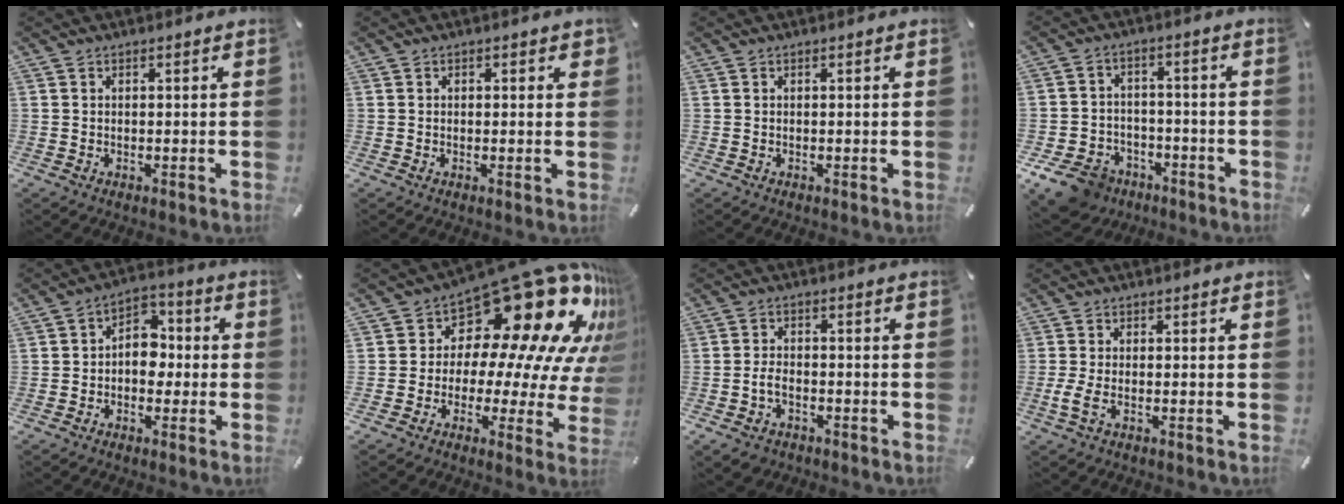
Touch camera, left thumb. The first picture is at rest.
{"total": 0.9, "force": [0.2, 0.6, 0.6], "torque": [-0.003, 0.002, 0.001]}
{"total": 0.0}
{"total": 9.7, "force": [-6.4, 6.5, 3.2], "torque": [-0.073, 0.047, -0.118]}
{"total": 6.7, "force": [-1.3, 5.3, 3.9], "torque": [-0.058, 0.012, -0.027]}
{"total": 23.0, "force": [14.6, 10.6, 14.2], "torque": [-0.182, -0.134, 0.250]}
{"total": 4.2, "force": [-1.9, 2.9, 2.3], "torque": [-0.046, 0.011, -0.036]}
{"total": 3.1, "force": [-0.9, 1.1, 2.8], "torque": [-0.061, -0.003, -0.018]}